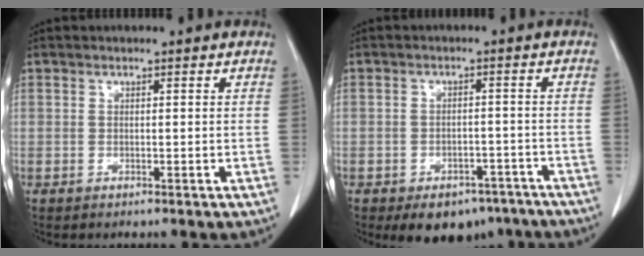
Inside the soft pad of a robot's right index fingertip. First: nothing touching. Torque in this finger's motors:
{"motor_torque": [-0.38, -0.15, -0.11, -0.07]}